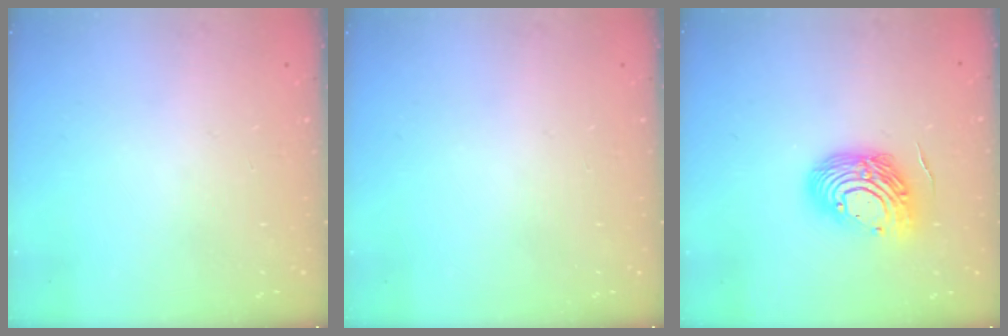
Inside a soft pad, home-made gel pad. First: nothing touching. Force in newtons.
{"total": 0.0}
{"total": 13.3, "press": 13.1, "slide": 2.3}